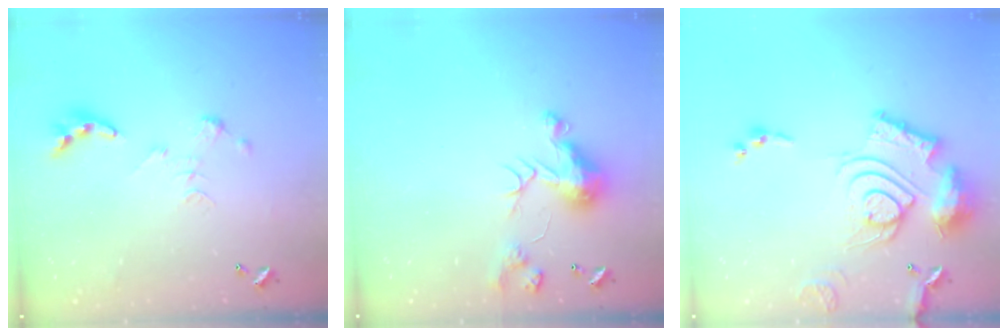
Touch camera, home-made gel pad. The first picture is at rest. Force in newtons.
{"total": 11.0, "press": 11.0, "slide": 0.7}
{"total": 20.1, "press": 20.0, "slide": 1.9}